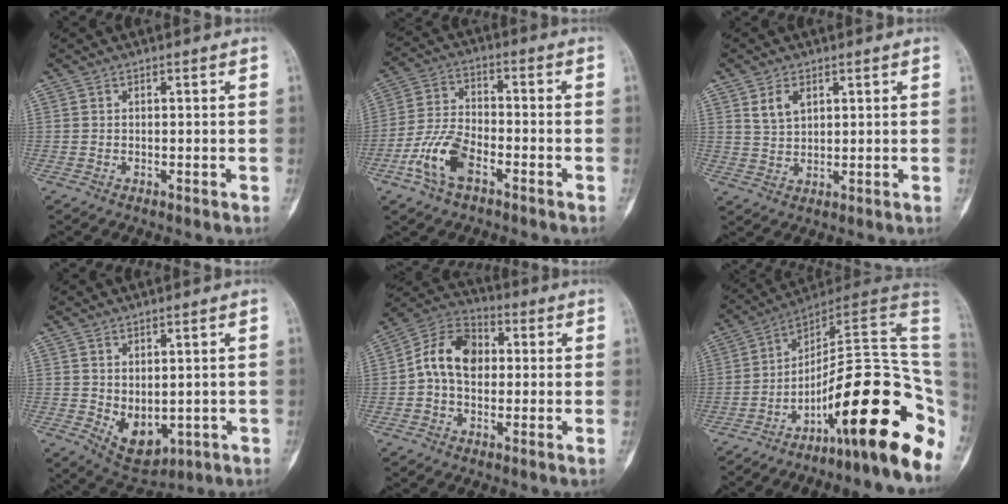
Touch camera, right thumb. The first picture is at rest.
{"total": 9.8, "force": [-4.7, 4.9, 7.1], "torque": [-0.150, 0.027, -0.093]}
{"total": 3.7, "force": [2.3, 2.7, 0.9], "torque": [-0.014, -0.007, 0.047]}
{"total": 7.4, "force": [-0.7, 4.6, 5.7], "torque": [-0.067, -0.006, 0.018]}
{"total": 9.9, "force": [0.8, 7.8, 6.0], "torque": [-0.099, 0.032, 0.001]}
{"total": 24.1, "force": [-8.2, 5.8, 21.9], "torque": [-0.228, 0.089, -0.112]}